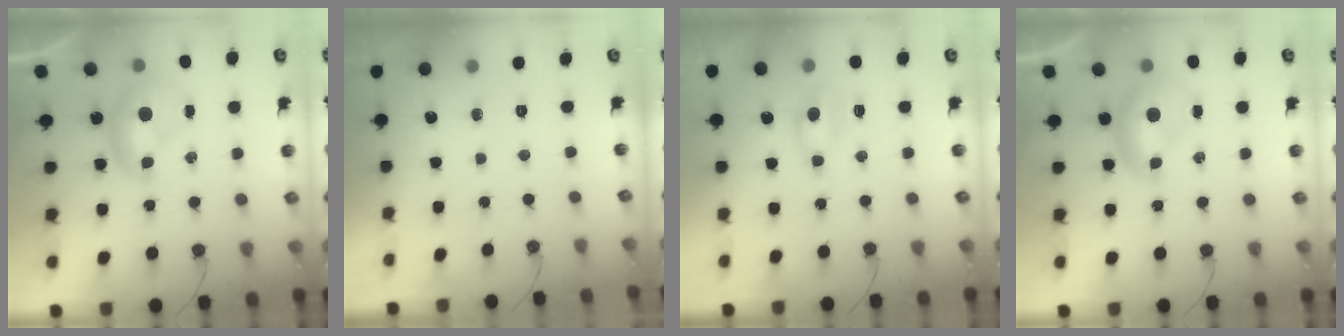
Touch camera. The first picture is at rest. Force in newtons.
{"total": 0.0}
{"total": 0.5, "press": 0.3, "slide": 0.5}
{"total": 0.0}